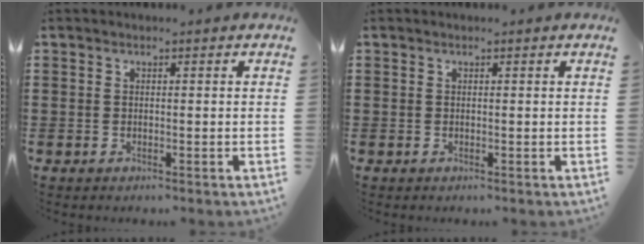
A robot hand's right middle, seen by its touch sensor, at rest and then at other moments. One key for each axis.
{"total": 0.0}